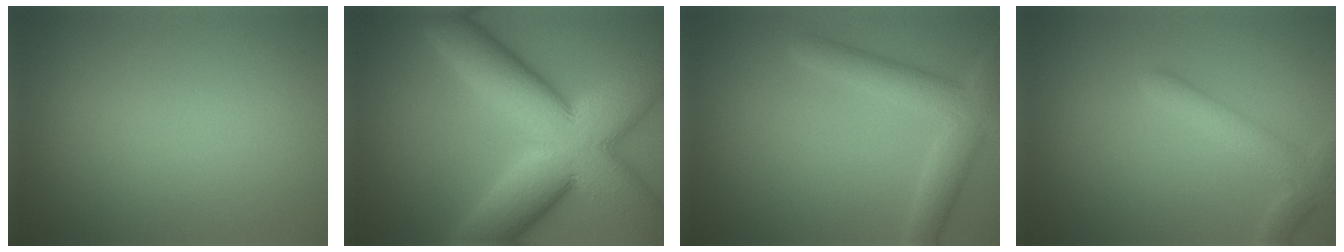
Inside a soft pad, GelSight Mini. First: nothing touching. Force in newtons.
{"total": 15.1, "press": 15.1, "slide": 1.0}
{"total": 4.4, "press": 4.4, "slide": 0.2}
{"total": 3.2, "press": 3.2, "slide": 0.2}